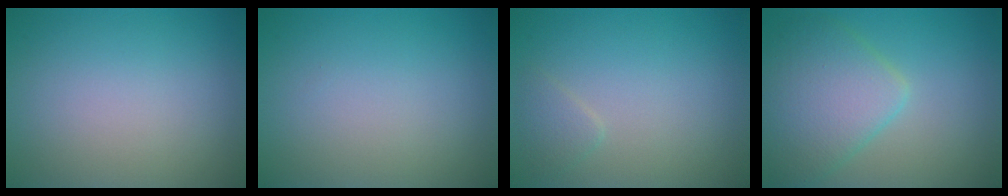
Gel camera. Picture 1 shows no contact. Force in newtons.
{"total": 0.0}
{"total": 1.2, "press": 1.2, "slide": 0.1}
{"total": 5.7, "press": 5.7, "slide": 0.2}